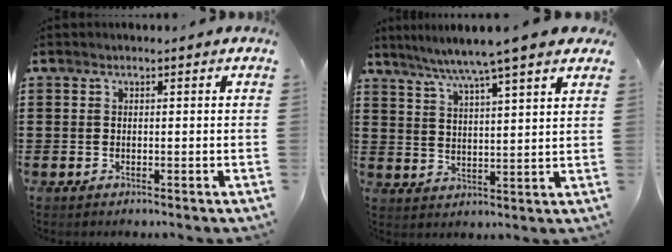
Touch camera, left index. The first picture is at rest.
{"total": 6.6, "force": [5.3, -0.7, 3.8], "torque": [-0.091, -0.026, 0.088]}